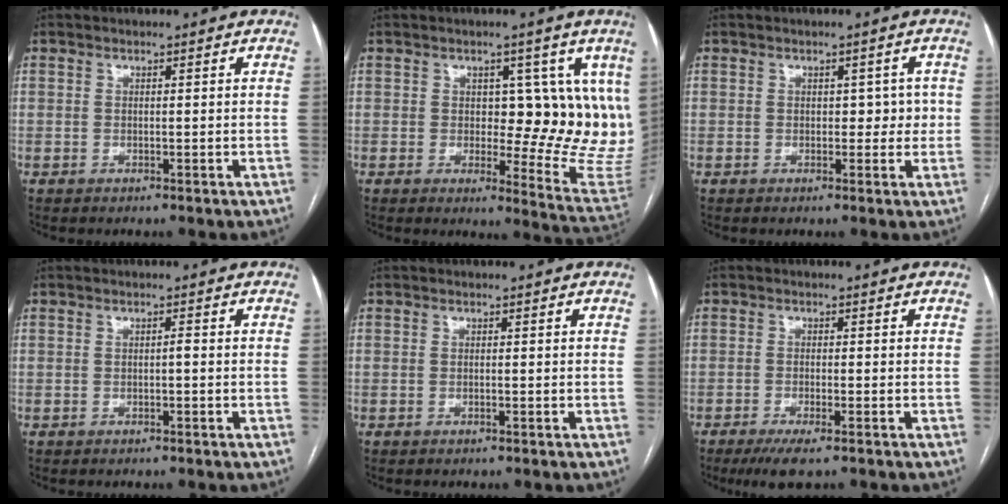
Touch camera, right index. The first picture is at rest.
{"total": 12.6, "force": [3.4, 5.6, 10.8], "torque": [-0.121, -0.010, 0.045]}
{"total": 2.8, "force": [0.1, 1.9, 2.1], "torque": [-0.018, 0.013, 0.002]}
{"total": 0.6, "force": [-0.2, 0.1, 0.6], "torque": [-0.010, 0.002, -0.003]}
{"total": 0.0}
{"total": 4.7, "force": [-3.2, 0.7, 3.4], "torque": [-0.063, -0.012, -0.053]}